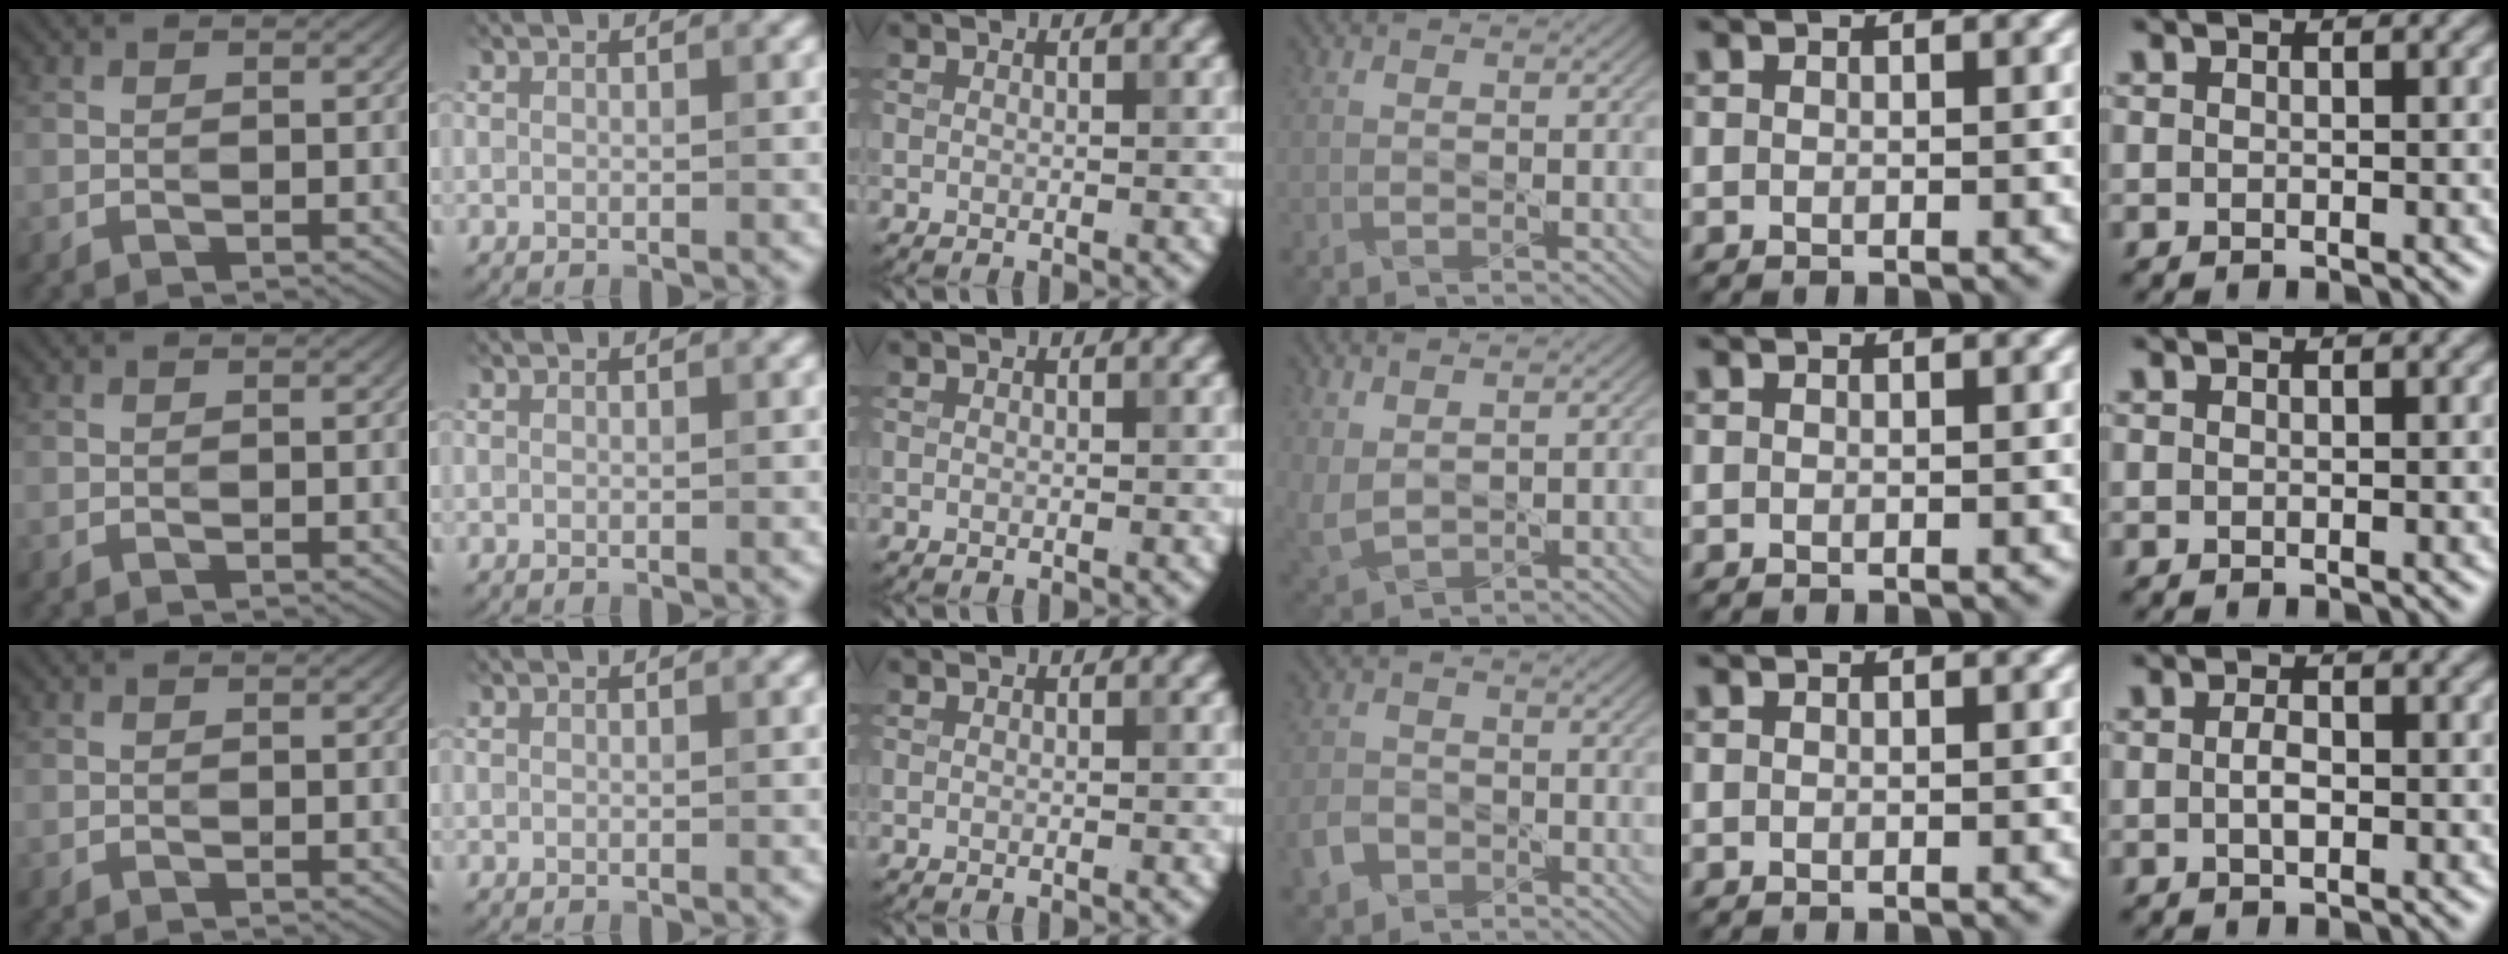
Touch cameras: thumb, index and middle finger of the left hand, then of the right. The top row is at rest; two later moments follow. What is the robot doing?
{"motion": "pour", "object": "kettle"}